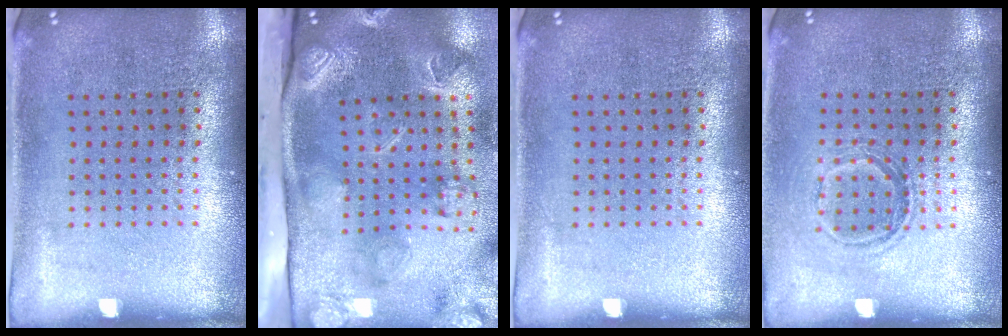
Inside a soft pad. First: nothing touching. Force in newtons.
{"total": 4.3, "press": 3.2, "slide": 2.8}
{"total": 0.0}
{"total": 1.2, "press": 1.0, "slide": 0.6}